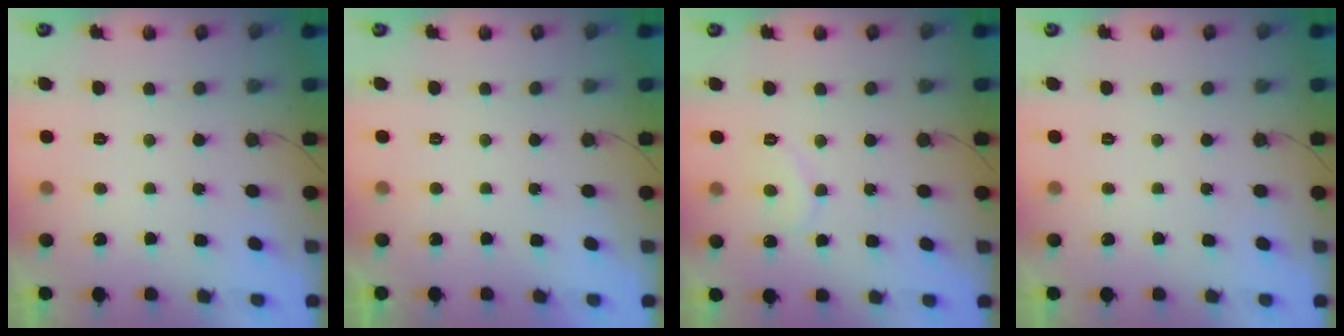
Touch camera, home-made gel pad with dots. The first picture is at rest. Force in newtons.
{"total": 2.0, "press": 2.0, "slide": 0.1}
{"total": 7.5, "press": 7.5, "slide": 0.4}
{"total": 0.0}